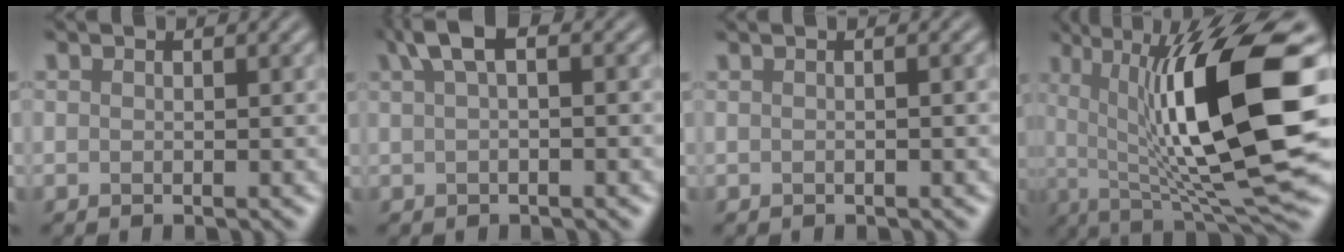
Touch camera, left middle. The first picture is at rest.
{"total": 3.1, "force": [1.2, 1.0, 2.6], "torque": [-0.046, 0.012, 0.018]}
{"total": 2.2, "force": [0.6, 1.2, 1.8], "torque": [-0.006, 0.006, -0.017]}
{"total": 14.2, "force": [1.6, 3.9, 13.6], "torque": [-0.209, -0.004, 0.026]}